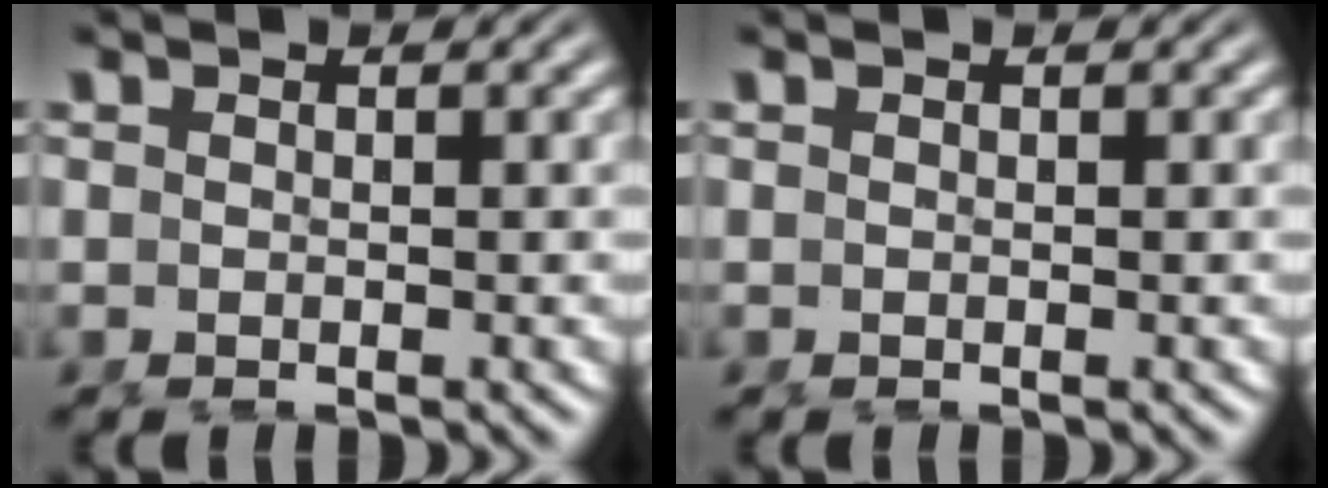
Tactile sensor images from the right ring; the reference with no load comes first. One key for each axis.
{"total": 0.0}